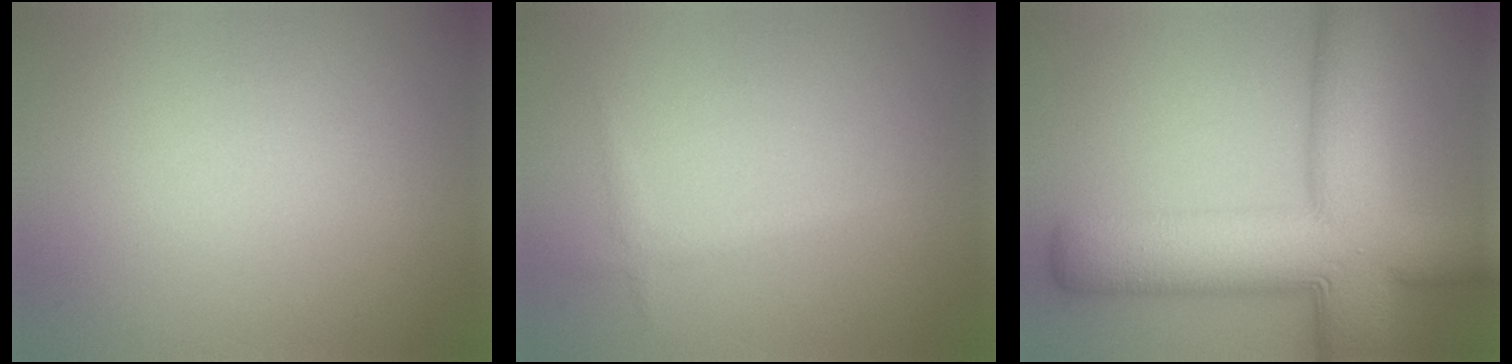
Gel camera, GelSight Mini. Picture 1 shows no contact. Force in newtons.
{"total": 1.0, "press": 1.0, "slide": 0.1}
{"total": 13.3, "press": 13.3, "slide": 0.3}